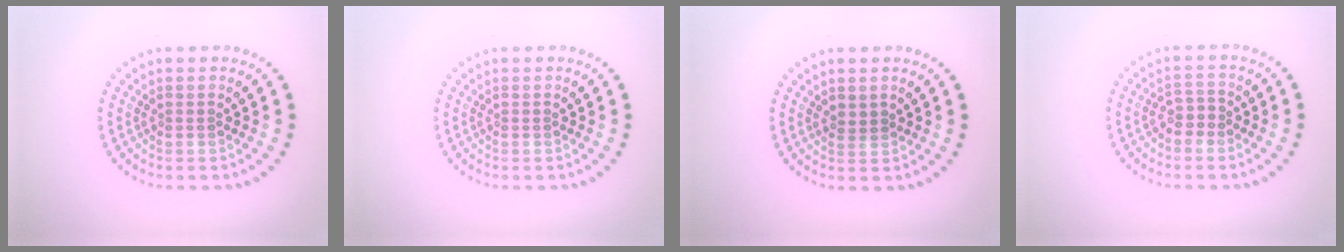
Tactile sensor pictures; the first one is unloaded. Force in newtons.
{"total": 0.0}
{"total": 0.9, "press": 0.9, "slide": 0.4}
{"total": 1.6, "press": 1.3, "slide": 0.9}